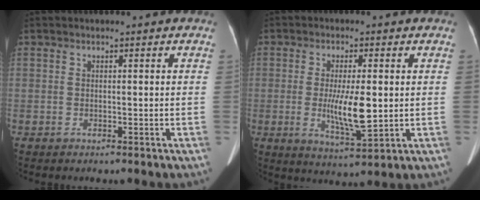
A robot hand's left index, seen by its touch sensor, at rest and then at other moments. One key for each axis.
{"total": 7.4, "fx": -0.3, "fy": 1.5, "fz": 7.3, "tx": -0.133, "ty": -0.016, "tz": -0.004}